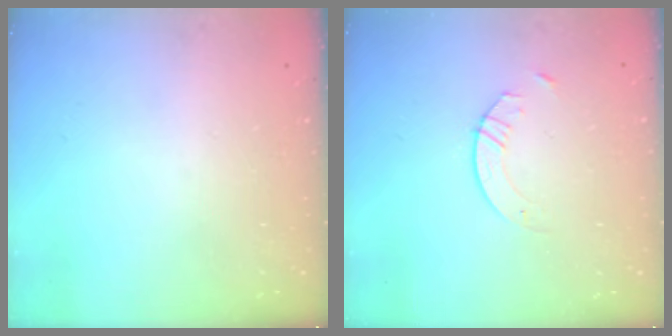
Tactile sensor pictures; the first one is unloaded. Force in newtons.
{"total": 2.9, "press": 2.9, "slide": 0.3}